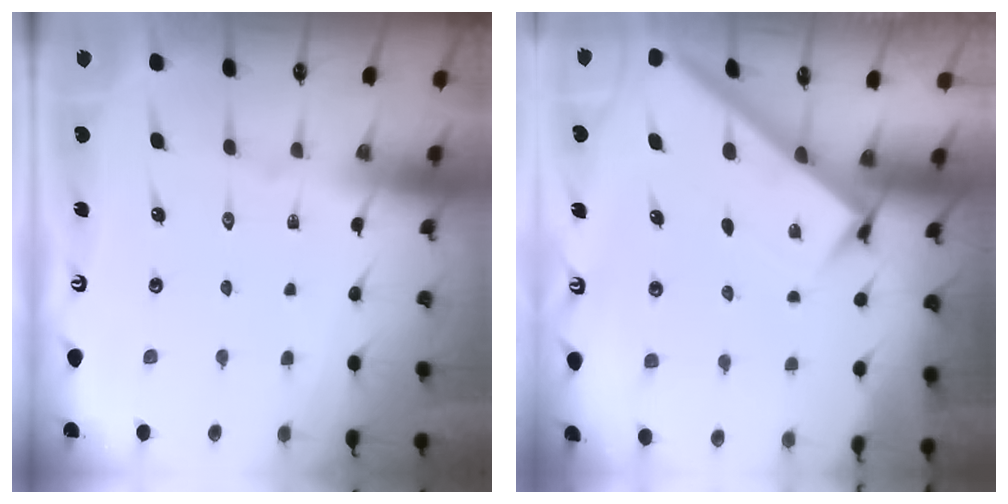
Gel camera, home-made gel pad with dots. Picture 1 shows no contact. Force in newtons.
{"total": 2.6, "press": 2.5, "slide": 0.3}